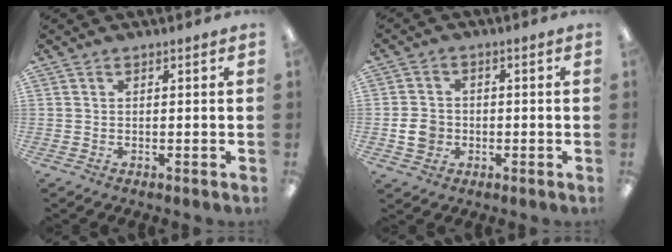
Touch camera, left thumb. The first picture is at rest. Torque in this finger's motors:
{"motor_torque": [-0.27, 0.47, 0.24, -0.19, 0.02]}